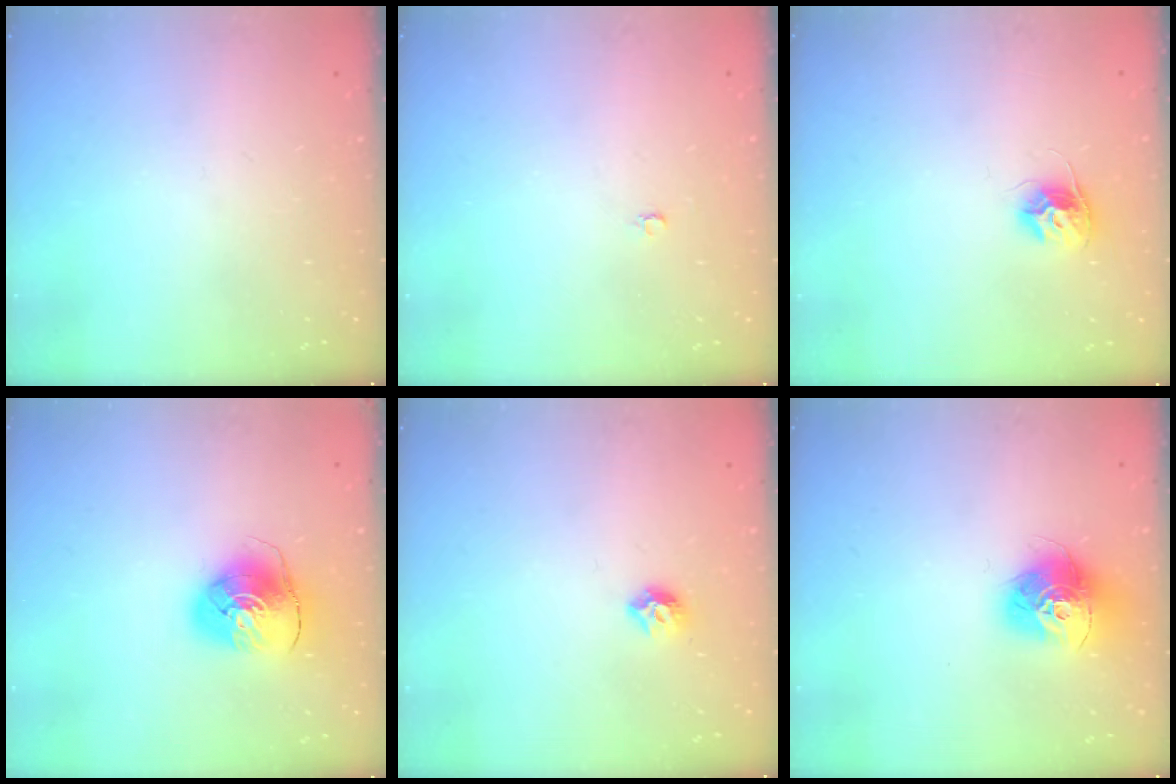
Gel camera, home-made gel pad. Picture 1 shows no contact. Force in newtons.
{"total": 2.0, "press": 2.0, "slide": 0.4}
{"total": 9.1, "press": 9.1, "slide": 0.4}
{"total": 9.4, "press": 9.2, "slide": 1.5}
{"total": 5.8, "press": 5.7, "slide": 0.9}
{"total": 14.1, "press": 14.1, "slide": 1.3}